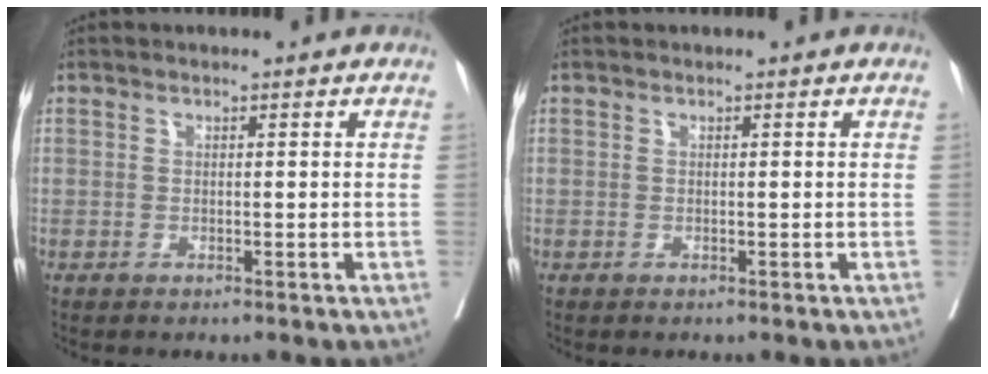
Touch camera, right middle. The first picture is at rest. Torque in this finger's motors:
{"motor_torque": [0.00, -0.01, 0.00, 0.00]}